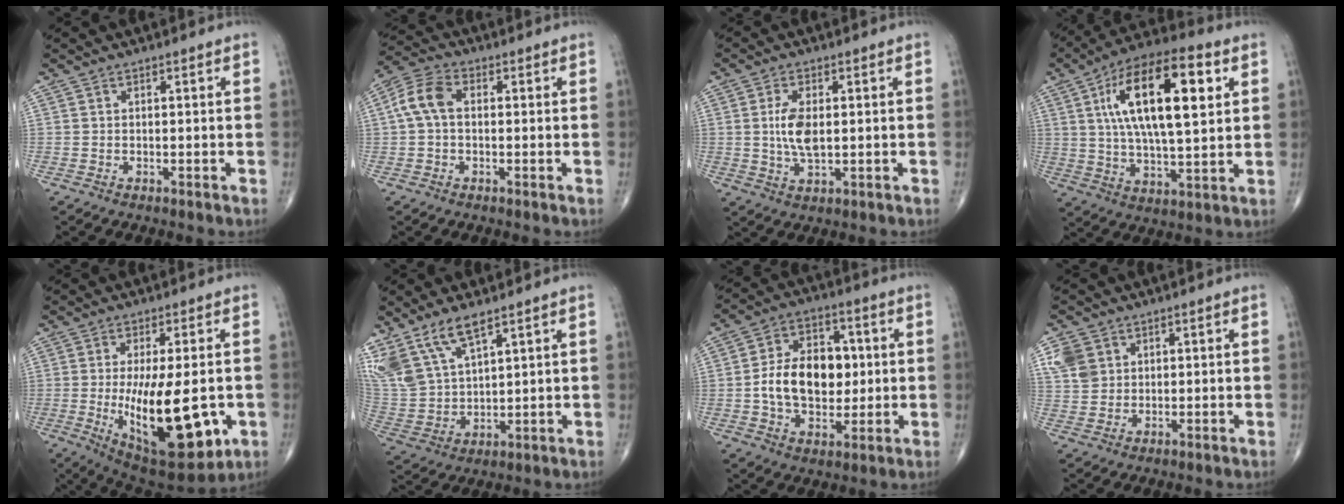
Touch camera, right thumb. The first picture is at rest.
{"total": 6.8, "force": [0.5, 4.4, 5.2], "torque": [-0.108, 0.022, 0.001]}
{"total": 6.4, "force": [0.6, 2.9, 5.6], "torque": [-0.114, -0.006, 0.012]}
{"total": 20.8, "force": [6.0, 7.9, 18.3], "torque": [-0.306, 0.002, 0.097]}
{"total": 19.4, "force": [-3.4, 7.4, 17.6], "torque": [-0.279, -0.030, -0.029]}
{"total": 14.0, "force": [9.4, 5.7, 8.7], "torque": [-0.181, -0.029, 0.203]}
{"total": 14.8, "force": [0.2, 10.0, 11.0], "torque": [-0.154, 0.017, 0.005]}
{"total": 5.5, "force": [2.3, 4.5, 2.4], "torque": [-0.032, -0.003, 0.049]}